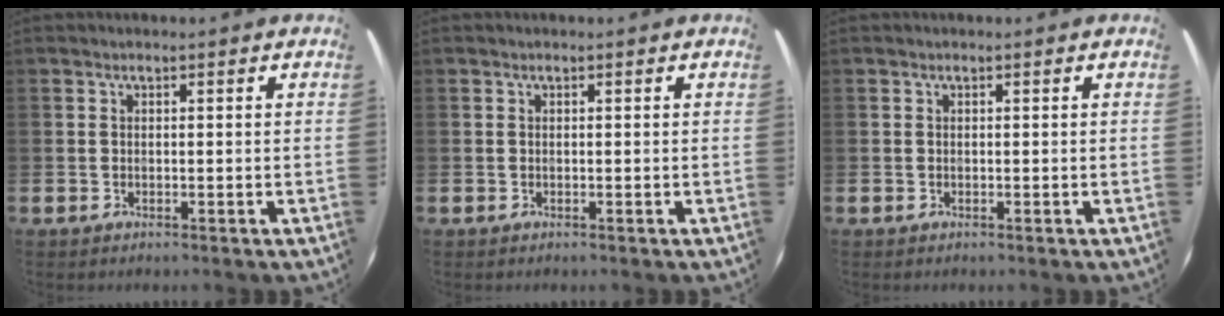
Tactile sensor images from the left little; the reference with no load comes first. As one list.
[{"total": 0.0}, {"total": 0.0}]